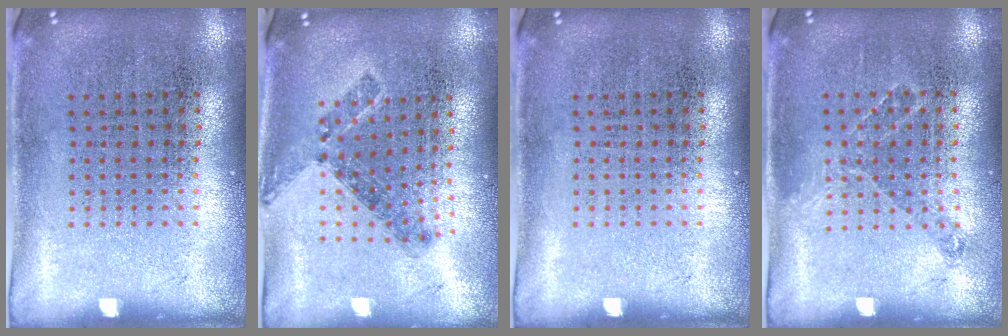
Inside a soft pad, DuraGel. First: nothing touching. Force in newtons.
{"total": 0.8, "press": 0.8, "slide": 0.3}
{"total": 0.0}
{"total": 0.8, "press": 0.7, "slide": 0.4}